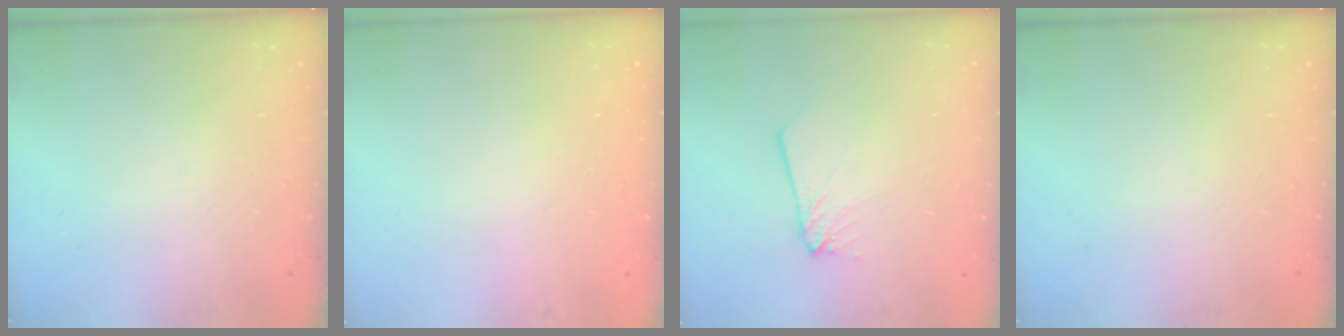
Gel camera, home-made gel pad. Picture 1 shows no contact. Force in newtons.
{"total": 0.0}
{"total": 3.0, "press": 3.0, "slide": 0.3}
{"total": 0.0}